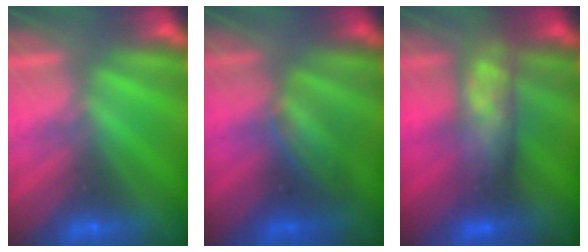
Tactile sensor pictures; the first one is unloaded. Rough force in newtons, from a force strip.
{"total": 3.3}
{"total": 7.4}